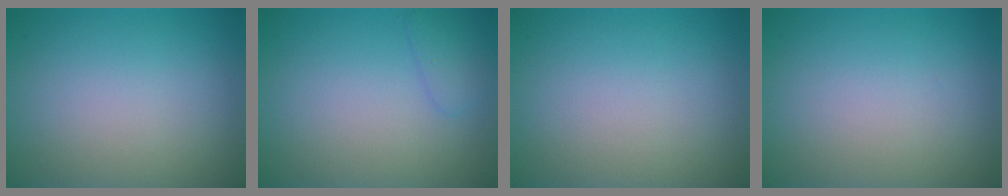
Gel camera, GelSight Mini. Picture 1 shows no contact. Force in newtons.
{"total": 1.3, "press": 1.3, "slide": 0.1}
{"total": 0.0}
{"total": 0.0}